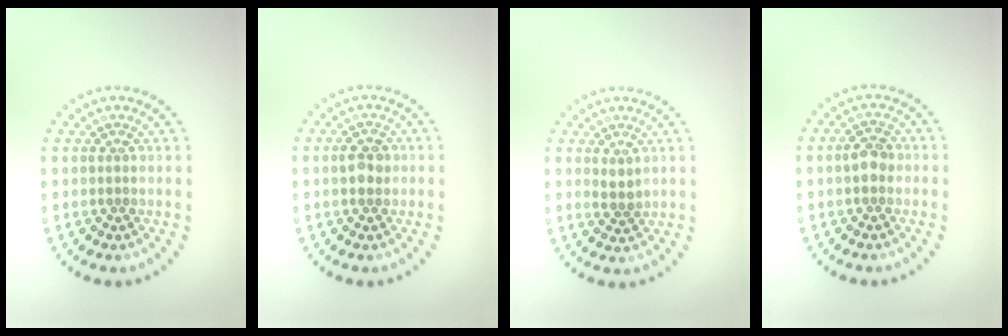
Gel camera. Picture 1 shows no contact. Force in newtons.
{"total": 1.9, "press": 1.8, "slide": 0.3}
{"total": 1.4, "press": 1.3, "slide": 0.7}
{"total": 1.9, "press": 1.9, "slide": 0.3}